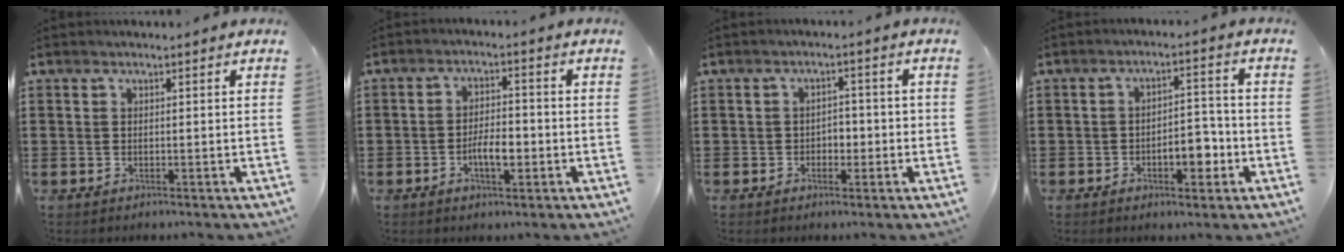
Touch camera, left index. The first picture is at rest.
{"total": 4.6, "force": [-1.3, 1.9, 4.0], "torque": [-0.069, 0.009, -0.024]}
{"total": 2.4, "force": [-1.0, 1.8, 1.3], "torque": [-0.030, 0.006, -0.025]}
{"total": 5.8, "force": [-2.2, 2.7, 4.5], "torque": [-0.068, 0.008, -0.043]}